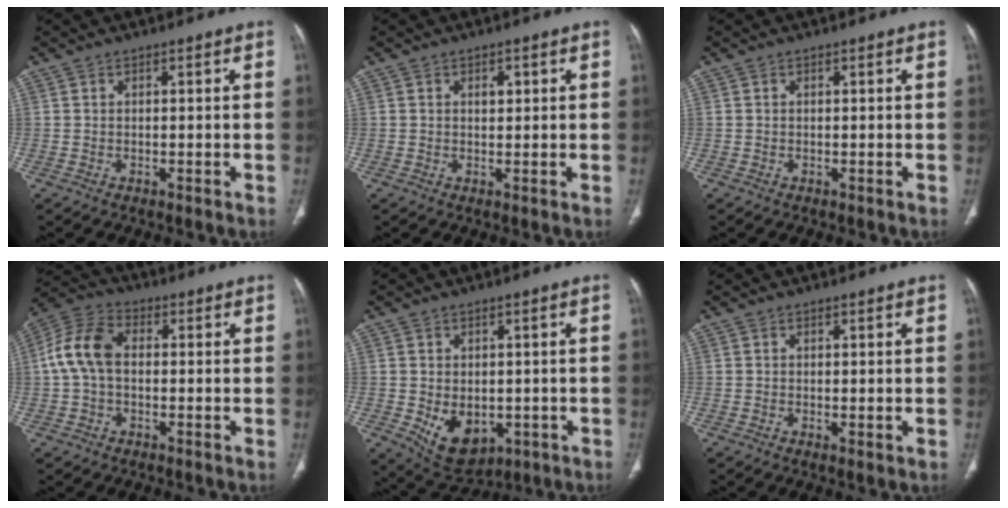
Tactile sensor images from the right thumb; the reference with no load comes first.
{"total": 1.7, "force": [0.6, 1.1, 1.2], "torque": [-0.012, -0.001, 0.009]}
{"total": 0.0}
{"total": 9.6, "force": [0.2, 6.3, 7.2], "torque": [-0.150, 0.029, -0.006]}
{"total": 9.2, "force": [-2.1, 6.4, 6.3], "torque": [-0.076, -0.009, -0.011]}
{"total": 0.9, "force": [-0.1, 0.3, 0.8], "torque": [-0.018, -0.005, -0.002]}